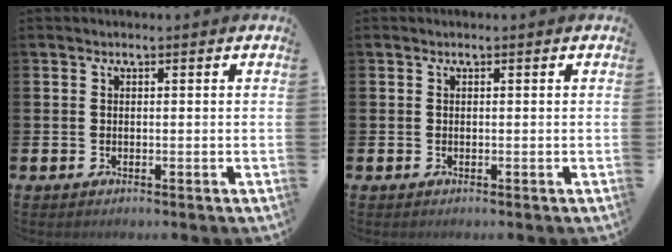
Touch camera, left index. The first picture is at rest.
{"total": 0.0}